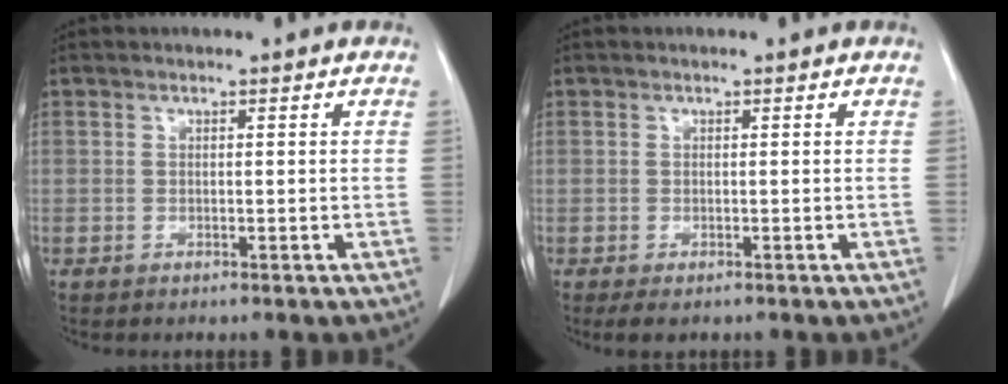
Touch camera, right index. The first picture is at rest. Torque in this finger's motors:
{"motor_torque": [-0.87, 0.14, -0.31, -0.10]}